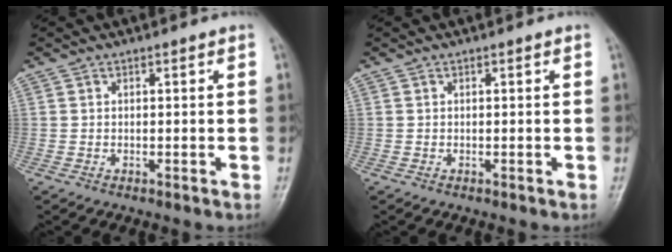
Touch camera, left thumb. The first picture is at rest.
{"total": 0.0}